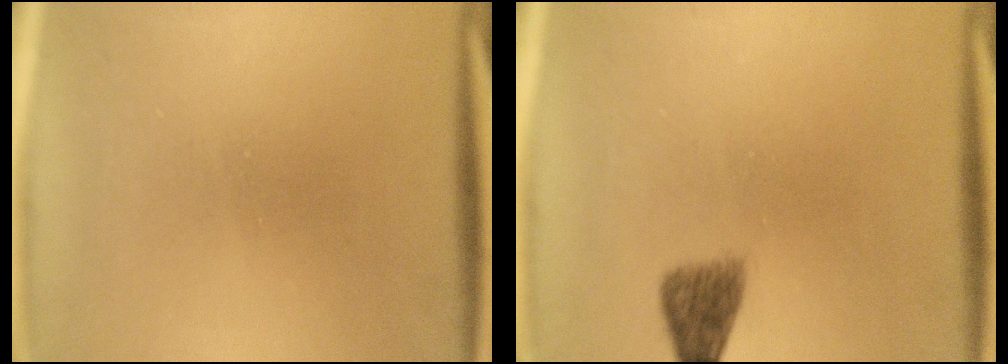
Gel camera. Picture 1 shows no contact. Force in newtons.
{"total": 2.7}